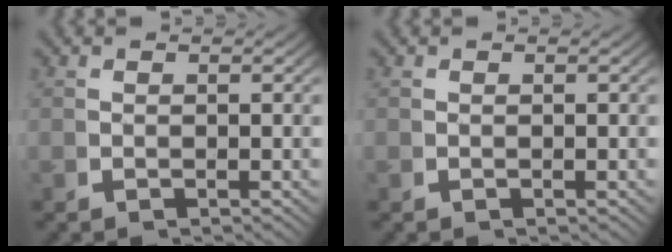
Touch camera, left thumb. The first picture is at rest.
{"total": 0.6, "force": [0.3, -0.5, -0.1], "torque": [0.006, -0.001, 0.006]}